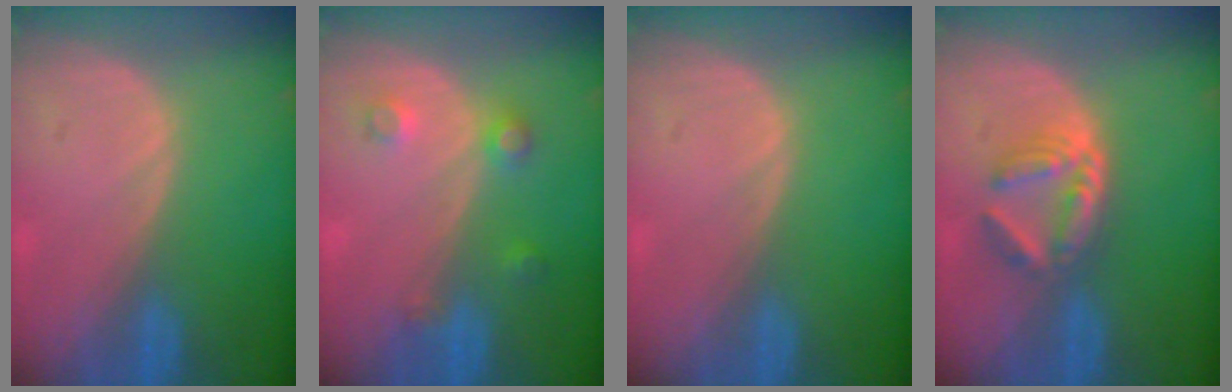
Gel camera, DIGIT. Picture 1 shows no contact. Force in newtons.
{"total": 3.5, "press": 3.1, "slide": 1.5}
{"total": 0.0}
{"total": 6.0, "press": 5.2, "slide": 3.1}